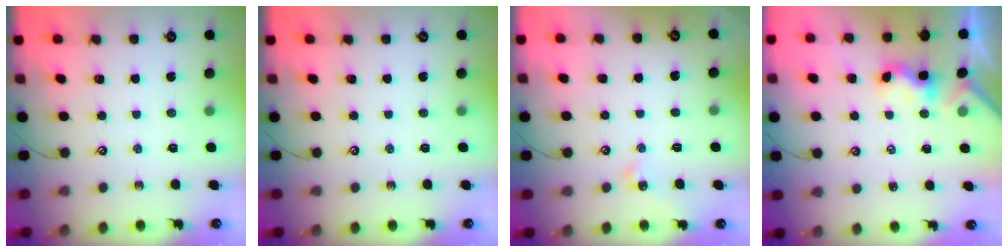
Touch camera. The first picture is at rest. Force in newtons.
{"total": 0.0}
{"total": 1.9, "press": 1.8, "slide": 0.5}
{"total": 2.2, "press": 2.2, "slide": 0.3}